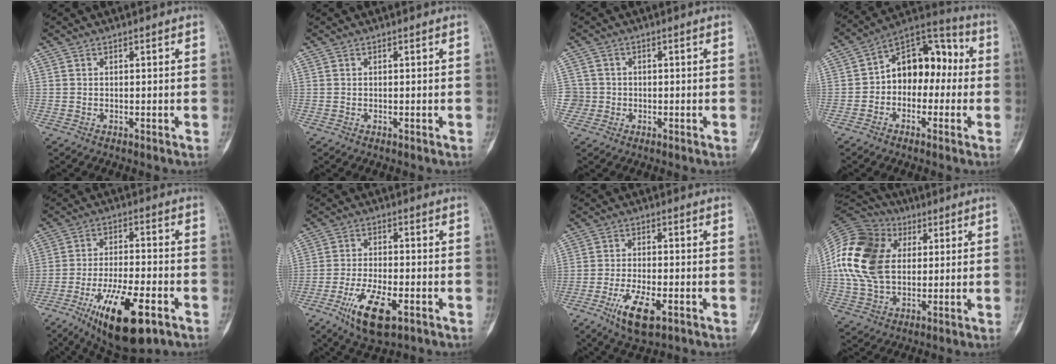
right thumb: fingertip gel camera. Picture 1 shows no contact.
{"total": 0.0}
{"total": 3.0, "force": [-0.5, 3.0, -0.2], "torque": [0.025, 0.010, -0.015]}
{"total": 13.1, "force": [-0.5, 9.0, 9.5], "torque": [-0.098, 0.051, -0.027]}
{"total": 16.4, "force": [-8.2, 5.6, 13.0], "torque": [-0.219, 0.027, -0.125]}
{"total": 10.7, "force": [-5.0, 4.1, 8.5], "torque": [-0.159, 0.008, -0.082]}
{"total": 8.3, "force": [-3.8, 3.1, 6.6], "torque": [-0.125, 0.005, -0.064]}
{"total": 19.8, "force": [3.3, 14.0, 13.7], "torque": [-0.270, 0.007, 0.059]}